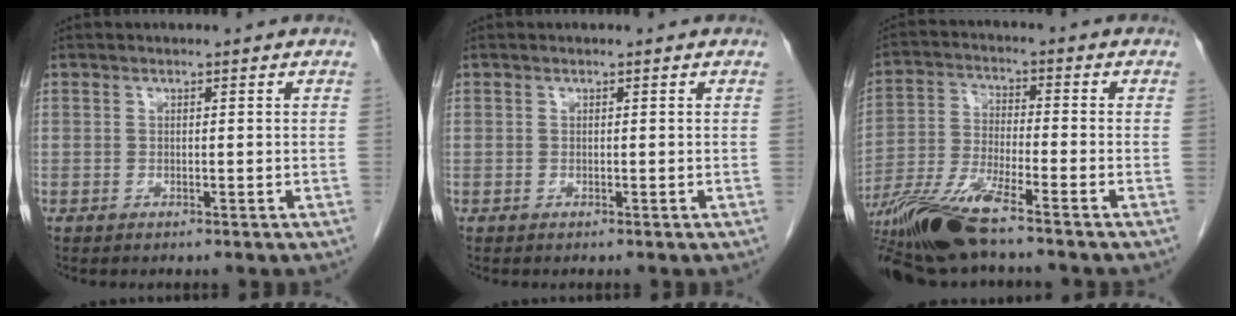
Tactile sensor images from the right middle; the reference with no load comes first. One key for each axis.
{"total": 0.0}
{"total": 11.4, "fx": -8.6, "fy": 0.6, "fz": 7.6, "tx": -0.152, "ty": -0.025, "tz": -0.160}